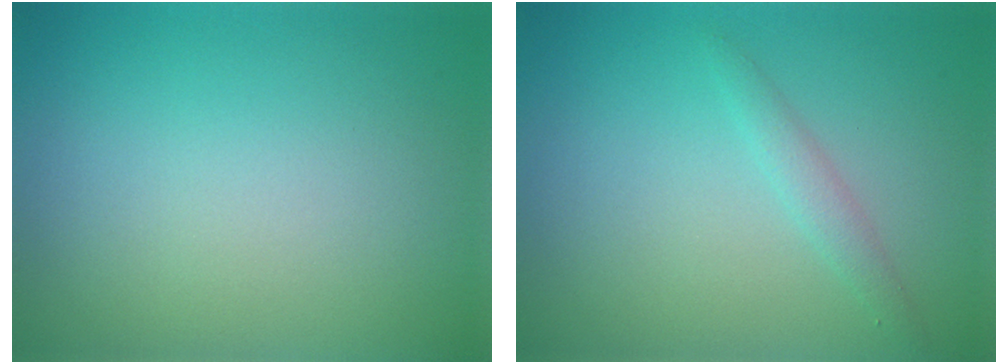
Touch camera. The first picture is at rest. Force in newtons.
{"total": 1.4, "press": 1.4, "slide": 0.0}